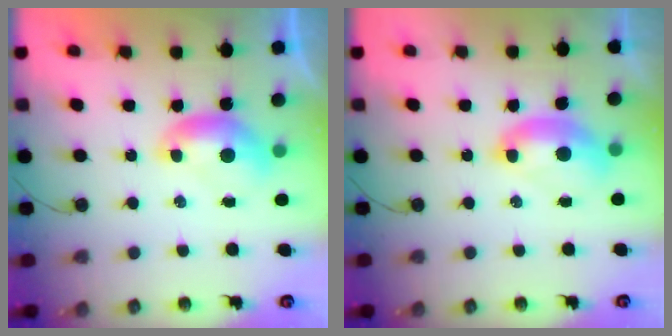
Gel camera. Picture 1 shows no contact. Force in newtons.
{"total": 2.6, "press": 2.6, "slide": 0.6}